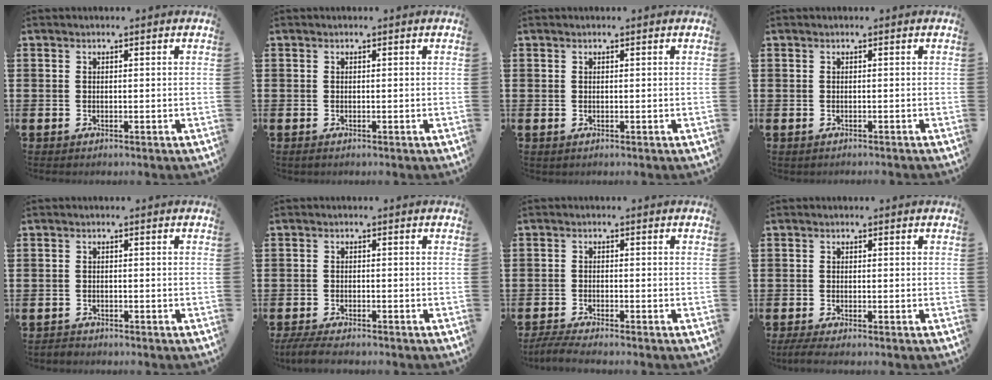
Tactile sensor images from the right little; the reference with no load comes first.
{"total": 0.0}
{"total": 0.0}
{"total": 0.0}
{"total": 0.9, "force": [-0.9, 0.1, -0.1], "torque": [0.000, 0.001, -0.019]}
{"total": 2.3, "force": [-2.0, 0.2, 1.0], "torque": [-0.024, 0.001, -0.041]}
{"total": 2.1, "force": [-1.8, 0.0, 1.0], "torque": [-0.016, 0.002, -0.034]}
{"total": 1.2, "force": [-0.8, 0.1, 0.9], "torque": [-0.015, -0.001, -0.014]}